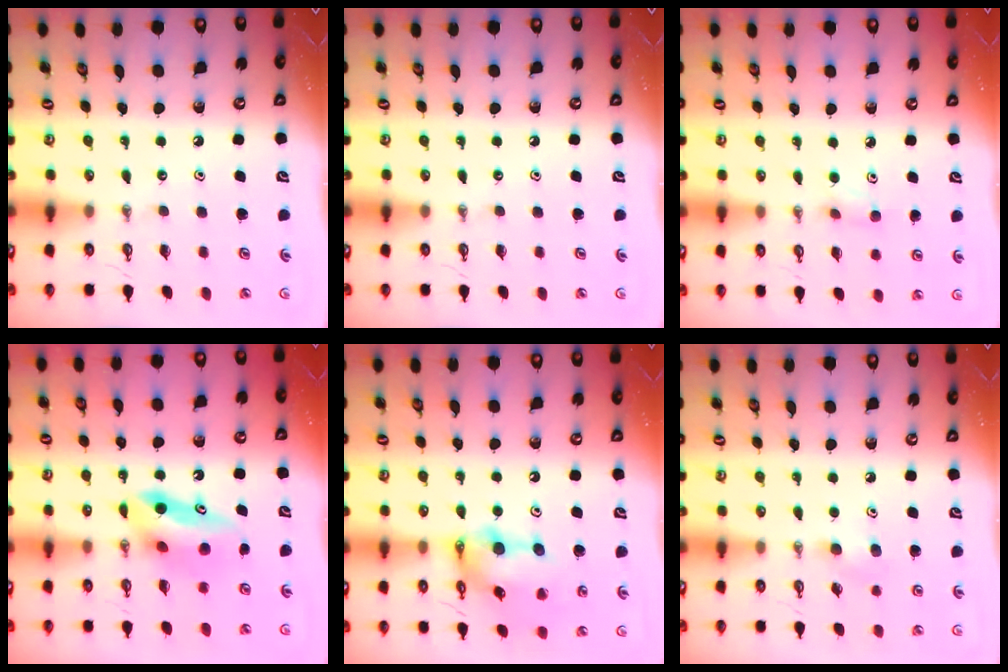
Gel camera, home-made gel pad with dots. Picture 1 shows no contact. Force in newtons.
{"total": 0.0}
{"total": 4.5, "press": 4.5, "slide": 0.8}
{"total": 8.1, "press": 7.9, "slide": 1.3}
{"total": 15.7, "press": 15.6, "slide": 2.0}
{"total": 5.1, "press": 5.0, "slide": 0.9}